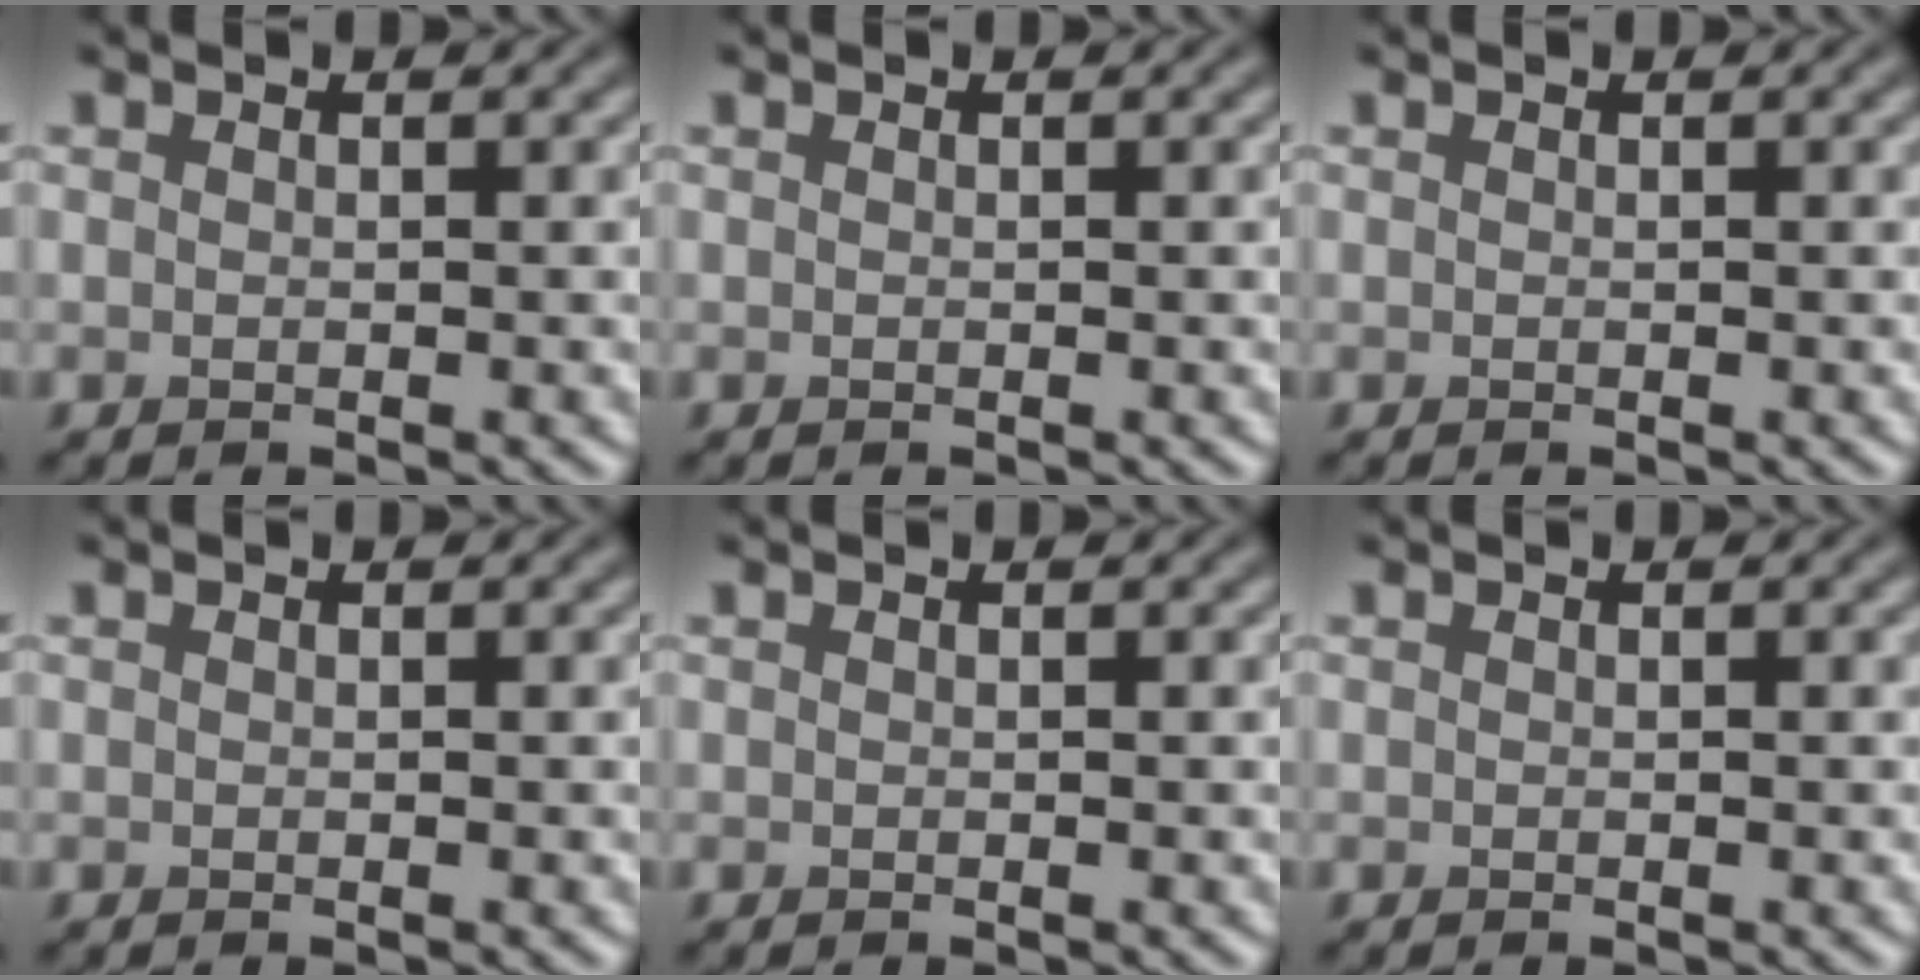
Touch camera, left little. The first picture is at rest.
{"total": 0.0}
{"total": 0.0}
{"total": 0.0}
{"total": 0.0}
{"total": 0.0}